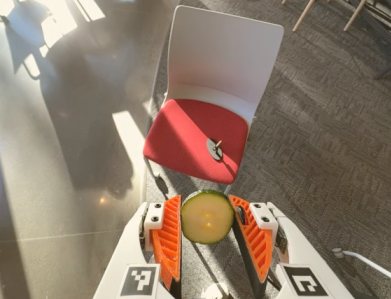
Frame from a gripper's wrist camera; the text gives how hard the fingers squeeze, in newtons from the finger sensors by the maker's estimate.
{"total": 6.0, "left": 6.0, "right": 6.0}